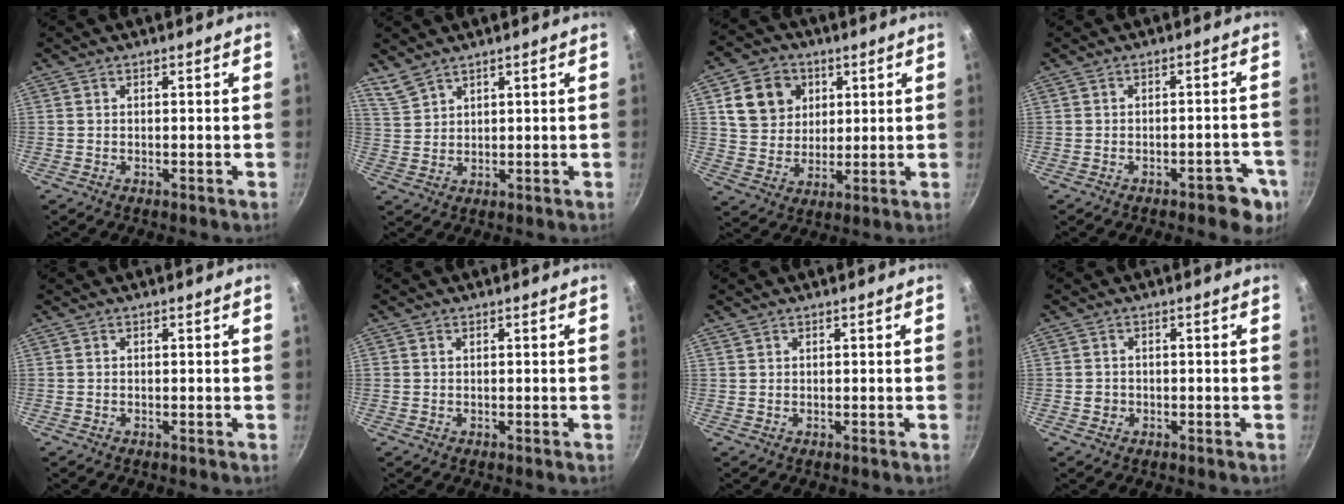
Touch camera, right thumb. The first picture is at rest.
{"total": 3.8, "force": [3.4, 1.3, 1.2], "torque": [-0.025, -0.008, 0.081]}
{"total": 11.4, "force": [3.8, 9.7, 4.7], "torque": [-0.058, -0.002, 0.068]}
{"total": 6.4, "force": [-3.0, 3.2, 4.6], "torque": [-0.021, 0.028, -0.027]}
{"total": 0.0}
{"total": 0.6, "force": [0.3, 0.5, 0.2], "torque": [-0.003, 0.001, 0.005]}
{"total": 0.7, "force": [0.5, 0.5, 0.2], "torque": [-0.003, 0.000, 0.010]}
{"total": 1.6, "force": [-0.4, 1.5, 0.4], "torque": [-0.002, 0.005, -0.003]}